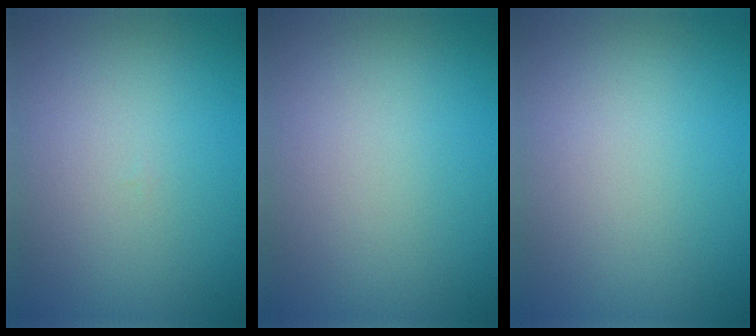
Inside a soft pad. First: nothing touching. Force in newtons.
{"total": 0.0}
{"total": 0.0}